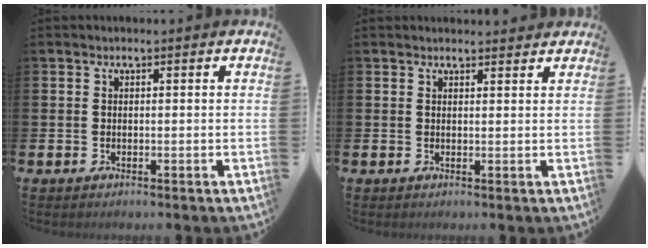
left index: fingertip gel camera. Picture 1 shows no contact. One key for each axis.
{"total": 1.6, "fx": 1.5, "fy": 0.3, "fz": 0.0, "tx": 0.007, "ty": -0.005, "tz": 0.026}